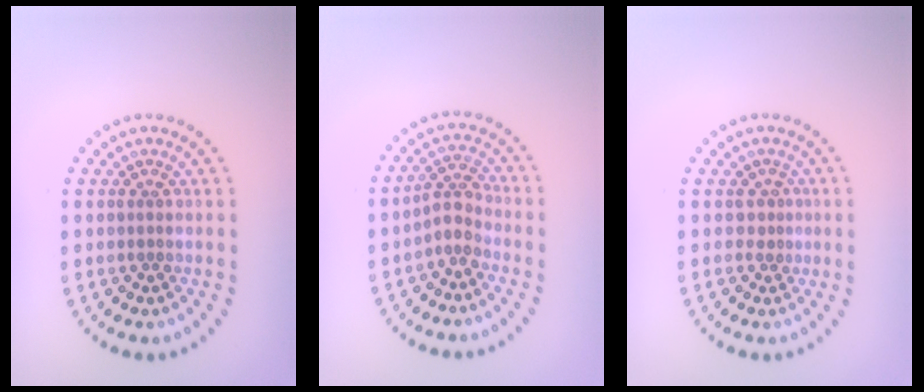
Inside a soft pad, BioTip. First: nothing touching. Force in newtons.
{"total": 2.4, "press": 1.7, "slide": 1.7}
{"total": 1.0, "press": 0.4, "slide": 0.9}